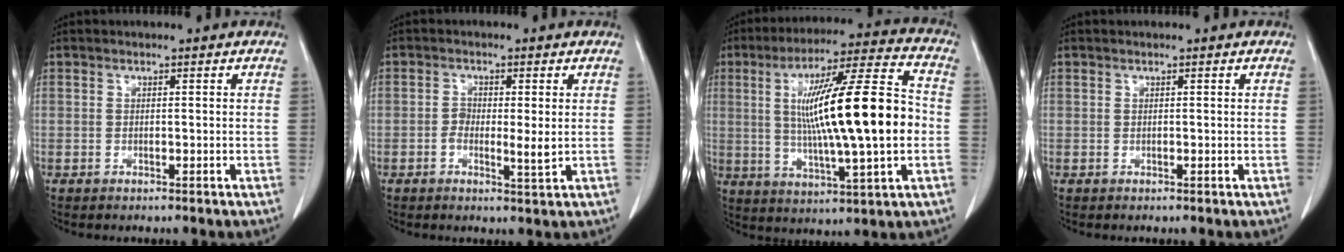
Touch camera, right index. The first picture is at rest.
{"total": 3.7, "force": [-0.4, 1.1, 3.5], "torque": [-0.060, -0.002, -0.008]}
{"total": 20.2, "force": [0.3, 1.5, 20.1], "torque": [-0.336, 0.014, 0.000]}
{"total": 0.0}